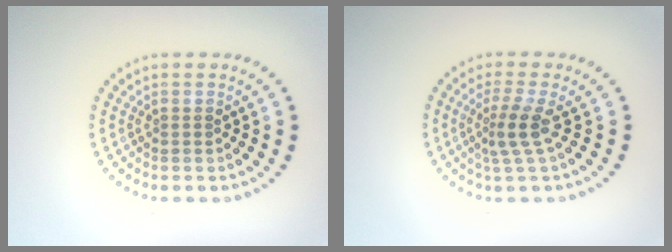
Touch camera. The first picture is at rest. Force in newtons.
{"total": 2.5, "press": 1.7, "slide": 1.9}